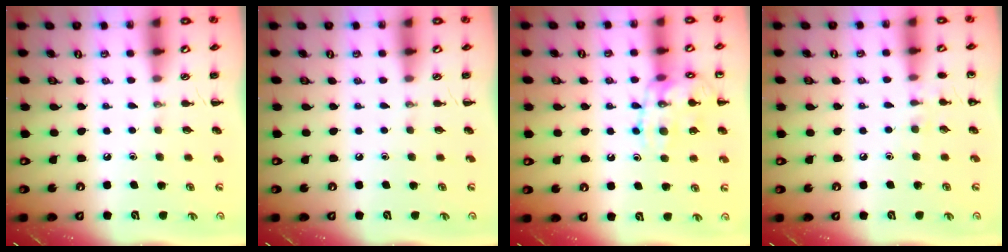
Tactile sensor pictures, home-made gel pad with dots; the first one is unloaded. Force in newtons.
{"total": 0.0}
{"total": 13.6, "press": 13.6, "slide": 1.1}
{"total": 6.2, "press": 6.0, "slide": 1.9}